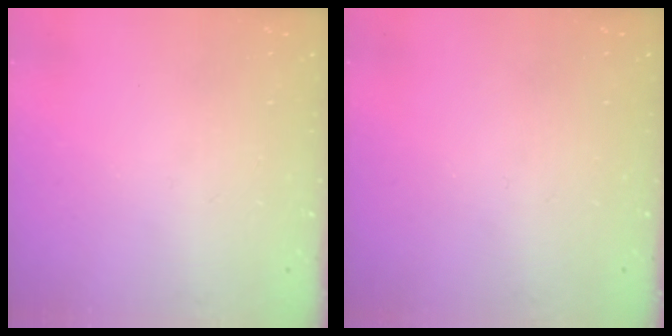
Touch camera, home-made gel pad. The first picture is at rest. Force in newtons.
{"total": 0.0}